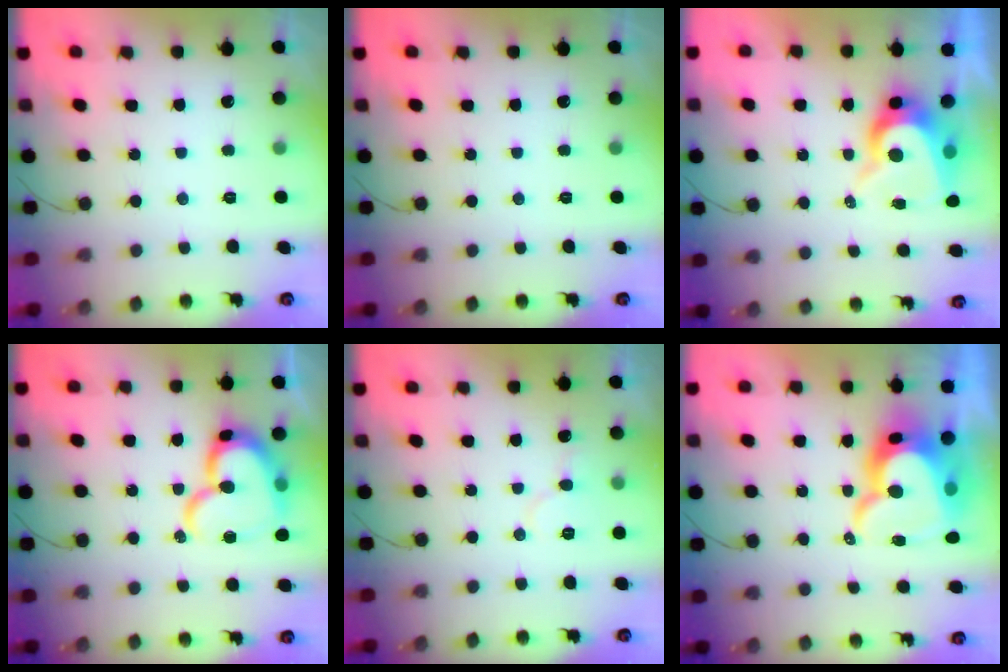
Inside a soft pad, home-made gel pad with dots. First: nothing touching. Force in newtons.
{"total": 0.0}
{"total": 10.2, "press": 10.2, "slide": 1.0}
{"total": 17.7, "press": 17.7, "slide": 1.7}
{"total": 5.4, "press": 5.3, "slide": 0.5}
{"total": 18.6, "press": 18.6, "slide": 1.3}